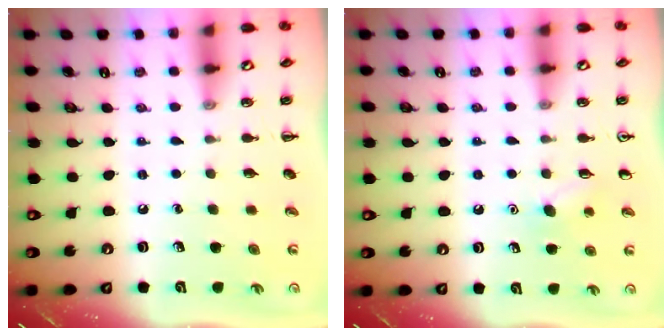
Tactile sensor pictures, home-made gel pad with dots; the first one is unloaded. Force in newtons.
{"total": 5.8, "press": 5.6, "slide": 1.5}